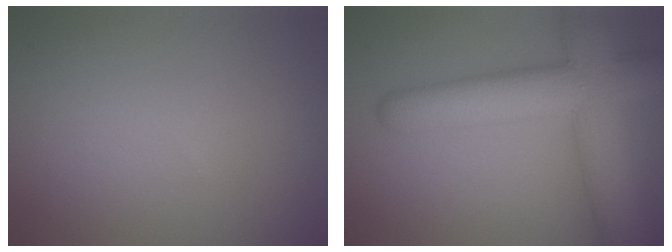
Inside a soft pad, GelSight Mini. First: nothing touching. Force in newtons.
{"total": 9.1, "press": 9.1, "slide": 0.3}